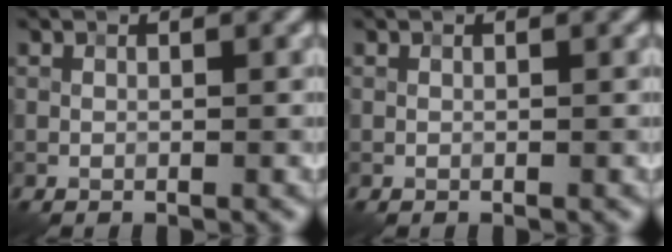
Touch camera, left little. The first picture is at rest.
{"total": 0.0}